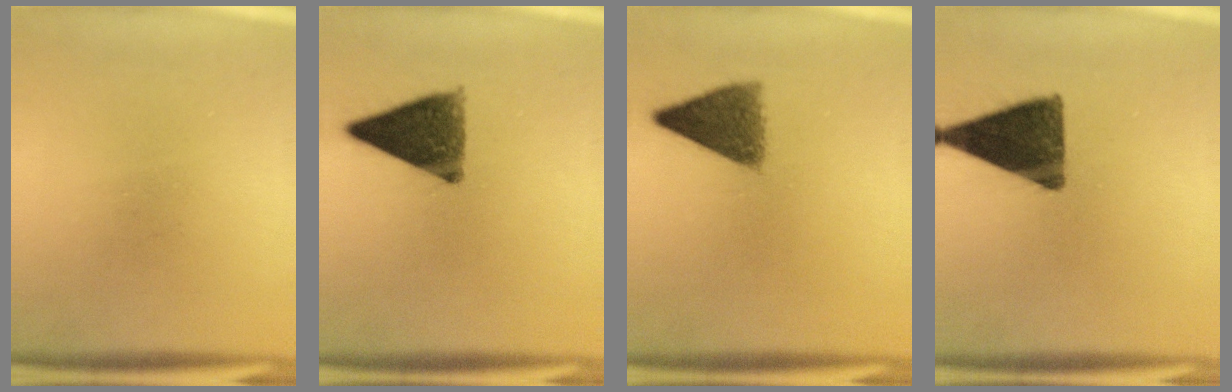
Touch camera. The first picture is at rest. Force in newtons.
{"total": 10.4}
{"total": 6.8}
{"total": 13.0}